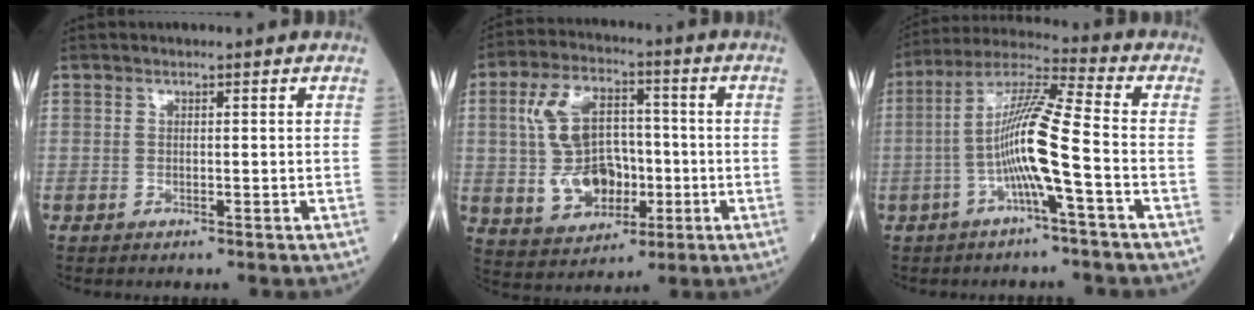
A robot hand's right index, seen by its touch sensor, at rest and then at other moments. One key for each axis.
{"total": 12.1, "fx": -0.4, "fy": 7.7, "fz": 9.3, "tx": -0.194, "ty": 0.015, "tz": 0.001}
{"total": 10.8, "fx": -2.8, "fy": -0.3, "fz": 10.4, "tx": -0.202, "ty": 0.016, "tz": -0.061}